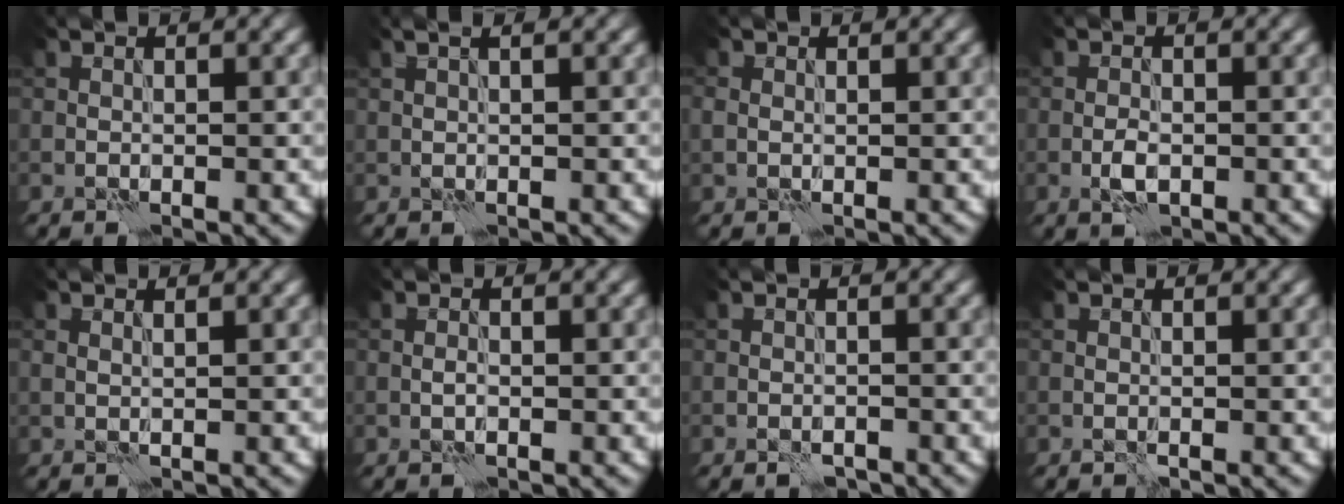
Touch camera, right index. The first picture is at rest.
{"total": 1.5, "force": [0.8, 0.4, 1.2], "torque": [-0.015, 0.001, 0.006]}
{"total": 1.3, "force": [0.0, 1.1, 0.7], "torque": [-0.014, -0.001, 0.001]}
{"total": 1.8, "force": [-0.6, 0.9, 1.5], "torque": [-0.027, 0.001, -0.016]}
{"total": 0.7, "force": [0.6, 0.0, 0.3], "torque": [-0.006, 0.000, 0.010]}
{"total": 0.8, "force": [-0.3, 0.3, 0.7], "torque": [-0.016, 0.003, -0.008]}
{"total": 1.1, "force": [-0.9, 0.4, 0.6], "torque": [-0.008, -0.001, -0.014]}
{"total": 0.0}